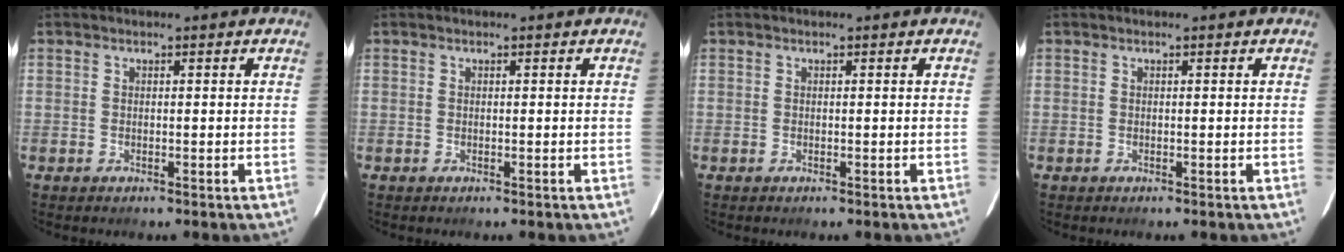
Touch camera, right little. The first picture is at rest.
{"total": 0.0}
{"total": 0.0}
{"total": 0.0}